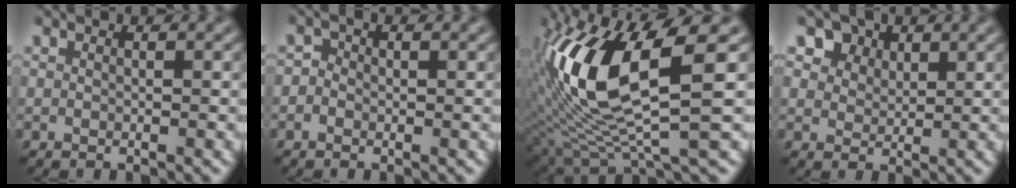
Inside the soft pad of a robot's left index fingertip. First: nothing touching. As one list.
[{"total": 1.0, "force": [-0.2, 0.8, 0.4], "torque": [-0.007, 0.000, -0.012]}, {"total": 12.3, "force": [2.0, 4.1, 11.4], "torque": [-0.251, -0.010, 0.042]}, {"total": 5.7, "force": [3.7, 3.8, 2.0], "torque": [-0.066, -0.008, 0.072]}]